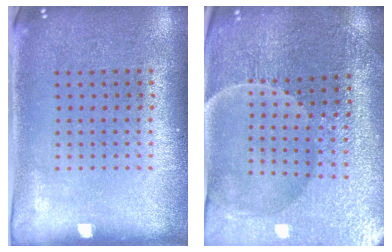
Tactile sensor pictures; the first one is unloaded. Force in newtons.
{"total": 3.8, "press": 3.7, "slide": 0.4}